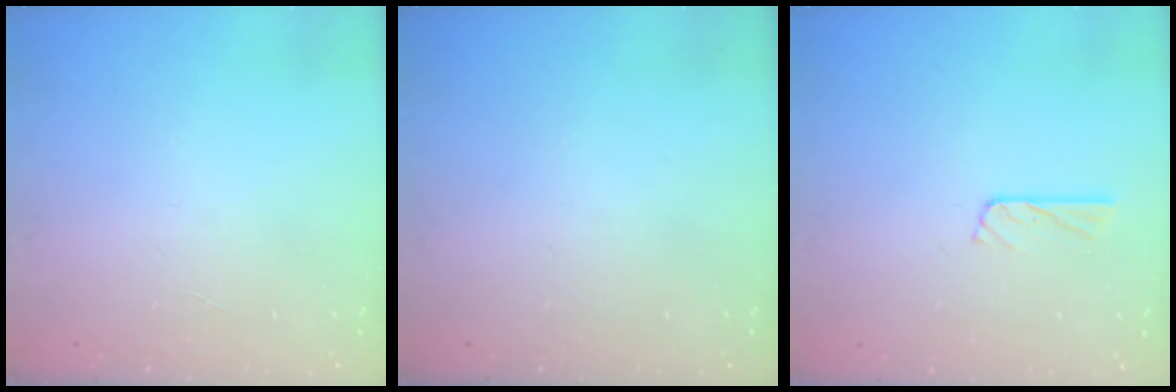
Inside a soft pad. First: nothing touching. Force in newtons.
{"total": 0.0}
{"total": 4.3, "press": 4.3, "slide": 0.4}